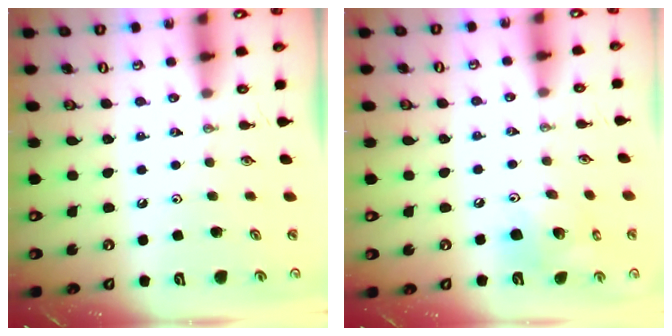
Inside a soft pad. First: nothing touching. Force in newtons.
{"total": 10.5, "press": 10.2, "slide": 2.7}